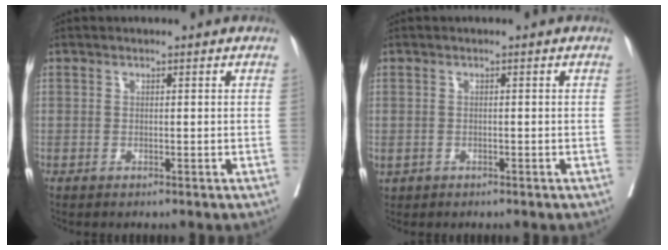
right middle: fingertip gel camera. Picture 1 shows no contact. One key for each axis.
{"total": 1.5, "fx": -0.5, "fy": 1.2, "fz": 0.8, "tx": -0.024, "ty": 0.005, "tz": -0.001}